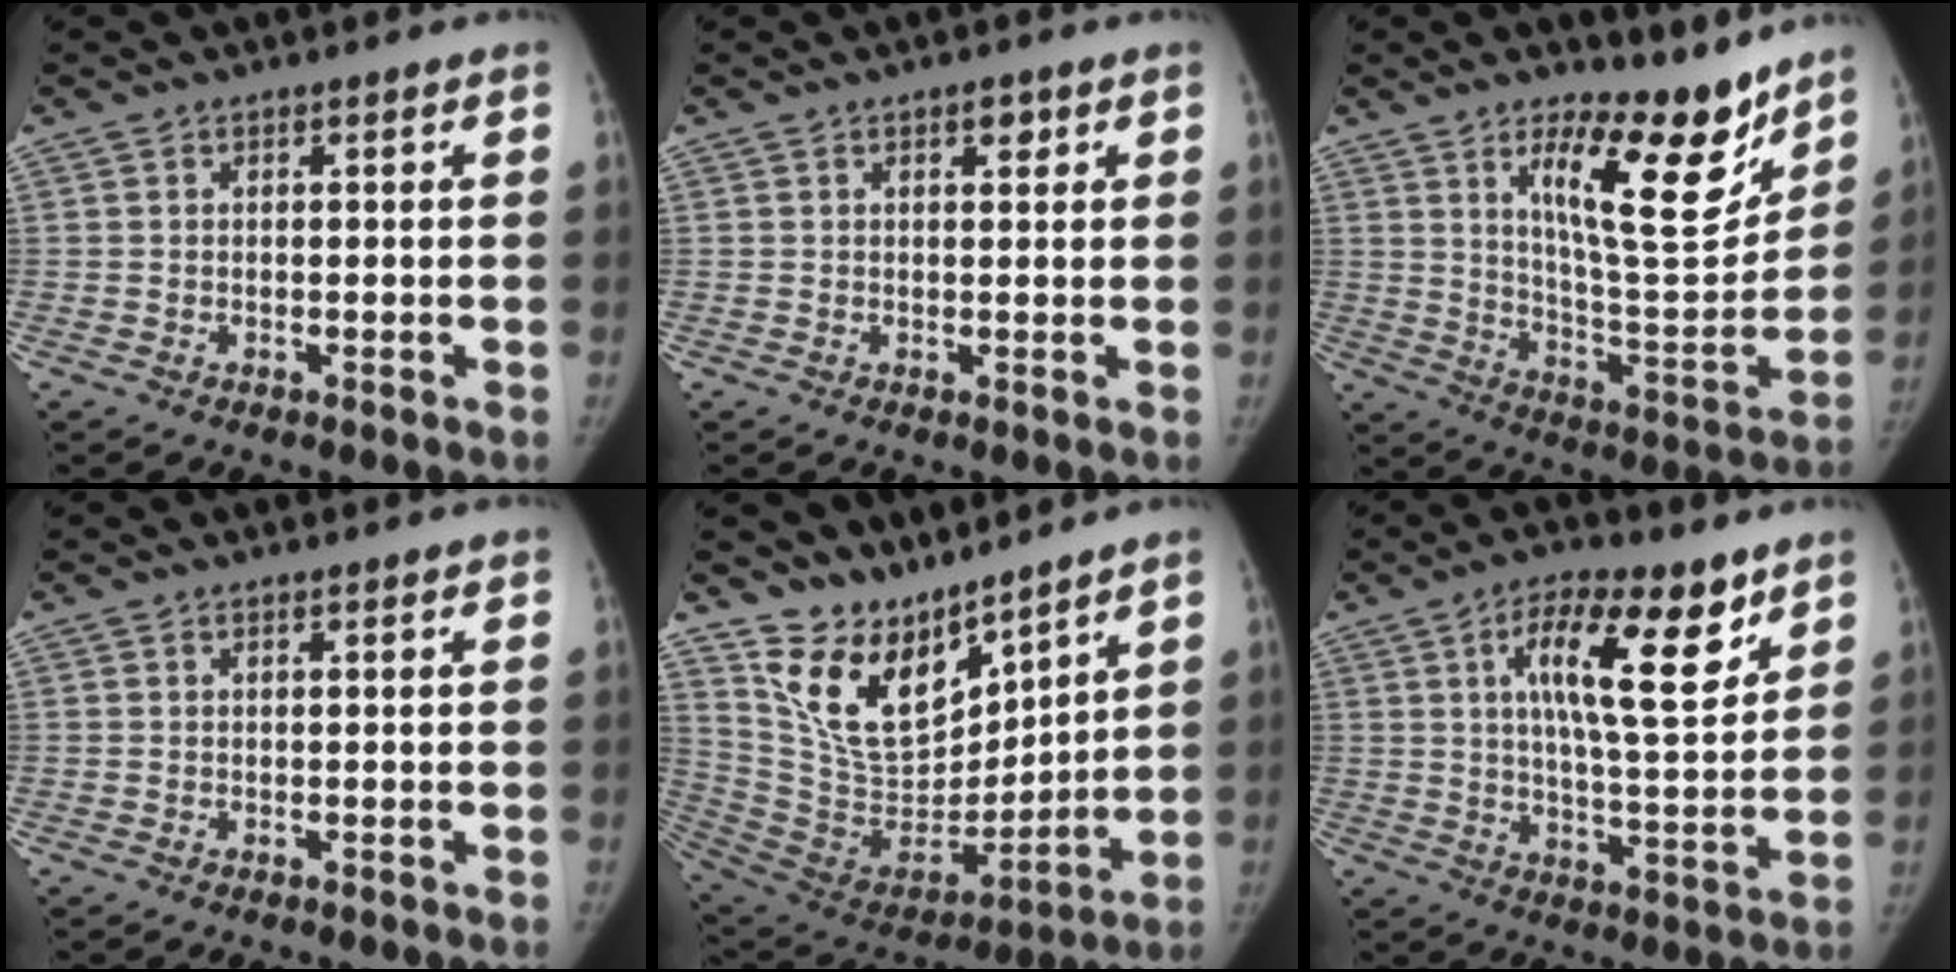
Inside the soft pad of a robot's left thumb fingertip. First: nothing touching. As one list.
[{"total": 2.2, "force": [1.2, 1.0, 1.6], "torque": [-0.015, -0.004, 0.017]}, {"total": 17.8, "force": [11.5, 5.5, 12.4], "torque": [-0.142, -0.098, 0.195]}, {"total": 0.6, "force": [0.5, 0.1, 0.3], "torque": [-0.007, -0.002, 0.009]}, {"total": 16.2, "force": [12.6, 7.4, 6.8], "torque": [-0.081, -0.086, 0.257]}, {"total": 15.3, "force": [7.3, 5.2, 12.4], "torque": [-0.172, -0.033, 0.119]}]